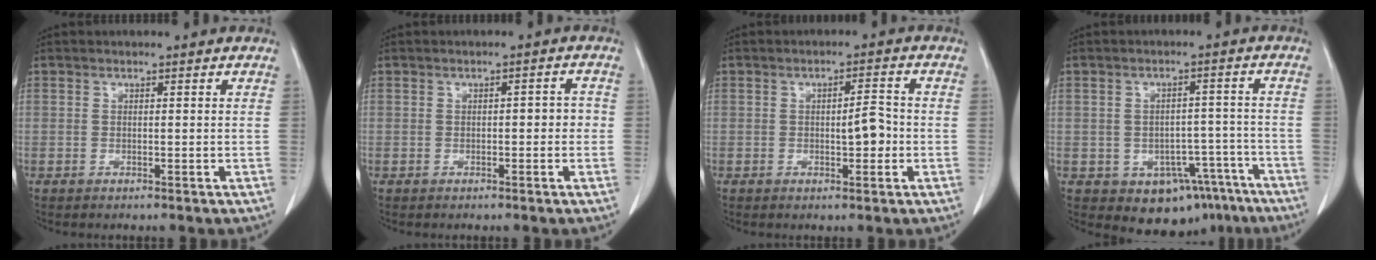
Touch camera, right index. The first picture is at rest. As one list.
[{"total": 2.2, "force": [-0.3, 1.0, 2.0], "torque": [-0.025, 0.012, -0.002]}, {"total": 3.7, "force": [-0.6, 1.0, 3.5], "torque": [-0.053, 0.003, -0.006]}, {"total": 10.4, "force": [-6.6, 6.9, 4.1], "torque": [-0.025, 0.030, -0.081]}]